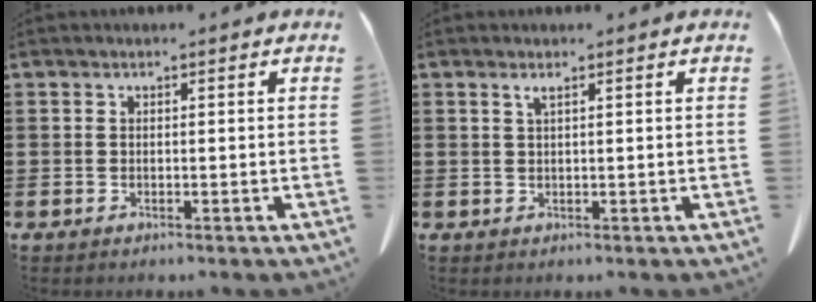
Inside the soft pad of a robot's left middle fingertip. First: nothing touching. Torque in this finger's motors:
{"motor_torque": [0.63, 0.36, 0.02, 0.01]}